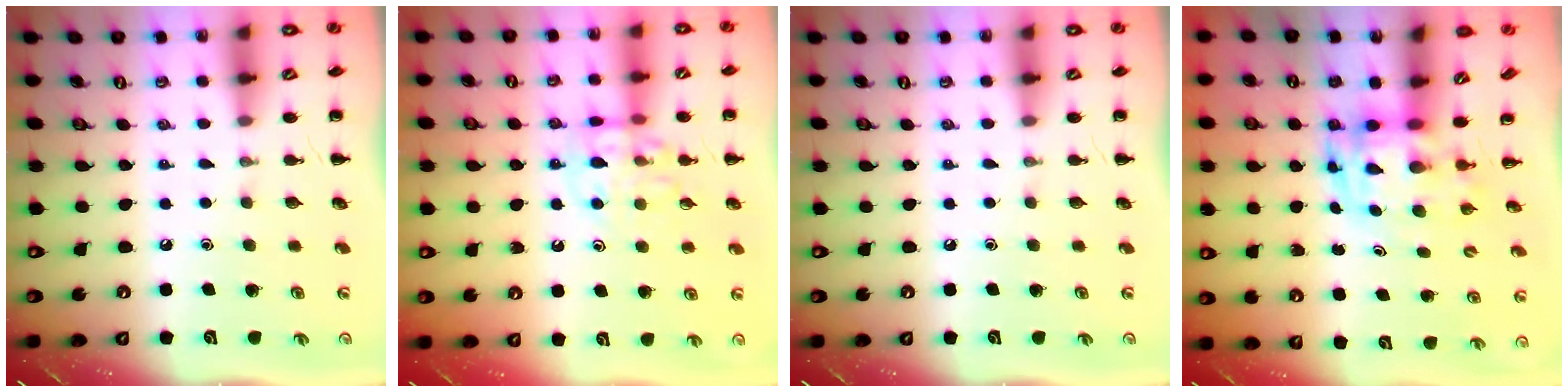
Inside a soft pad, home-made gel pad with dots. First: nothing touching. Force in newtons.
{"total": 11.2, "press": 11.1, "slide": 1.4}
{"total": 0.0}
{"total": 3.7, "press": 3.6, "slide": 0.7}